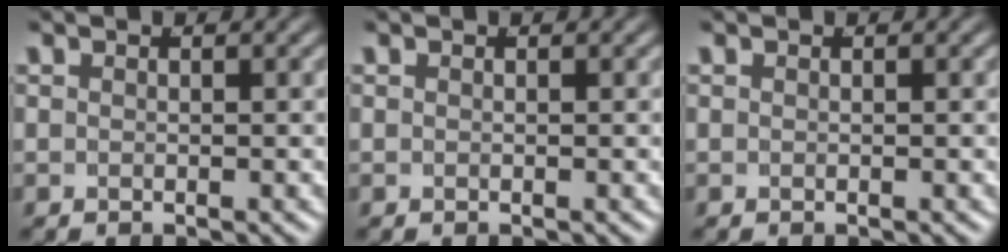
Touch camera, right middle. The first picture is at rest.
{"total": 0.0}
{"total": 0.0}